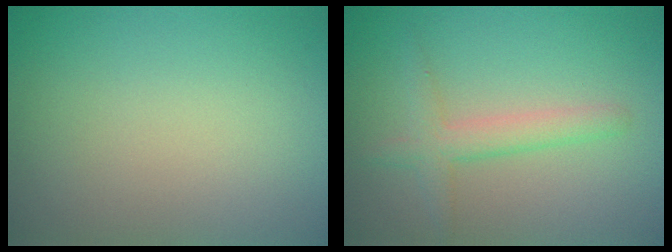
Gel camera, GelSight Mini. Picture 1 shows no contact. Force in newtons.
{"total": 2.7, "press": 2.7, "slide": 0.2}